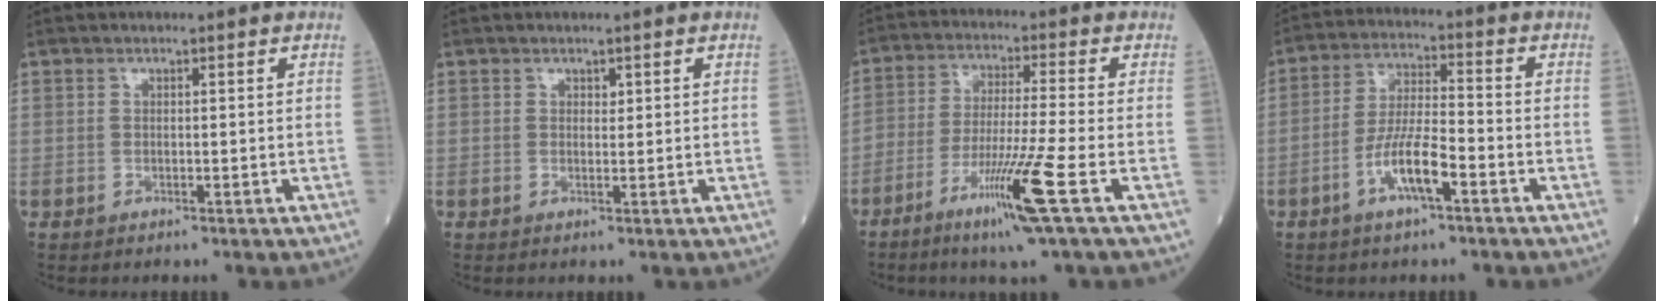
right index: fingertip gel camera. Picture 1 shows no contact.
{"total": 0.9, "force": [0.5, 0.6, 0.5], "torque": [0.000, -0.001, 0.006]}
{"total": 10.7, "force": [-5.2, -1.2, 9.2], "torque": [-0.176, -0.023, -0.101]}
{"total": 8.2, "force": [-3.7, 1.4, 7.1], "torque": [-0.142, 0.002, -0.070]}